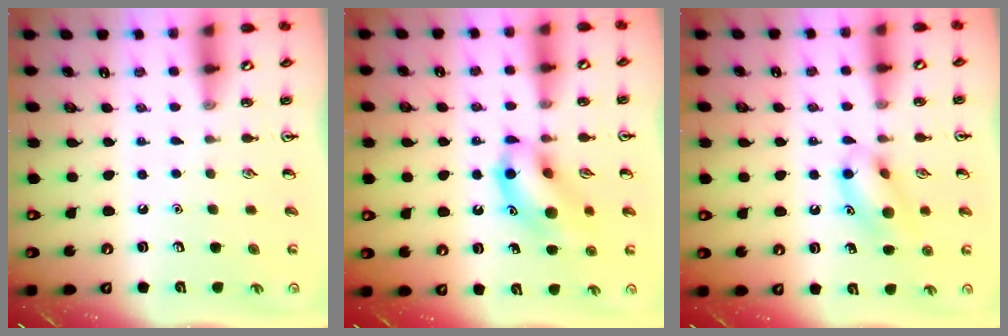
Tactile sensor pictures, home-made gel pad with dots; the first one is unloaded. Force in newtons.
{"total": 12.4, "press": 12.3, "slide": 2.0}
{"total": 11.9, "press": 11.7, "slide": 2.1}